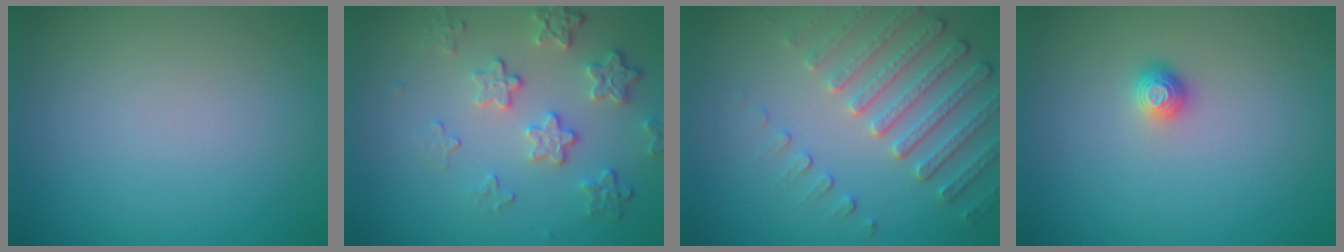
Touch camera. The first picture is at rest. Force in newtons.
{"total": 4.1, "press": 3.3, "slide": 2.5}
{"total": 4.7, "press": 3.7, "slide": 2.9}
{"total": 1.1, "press": 1.1, "slide": 0.4}